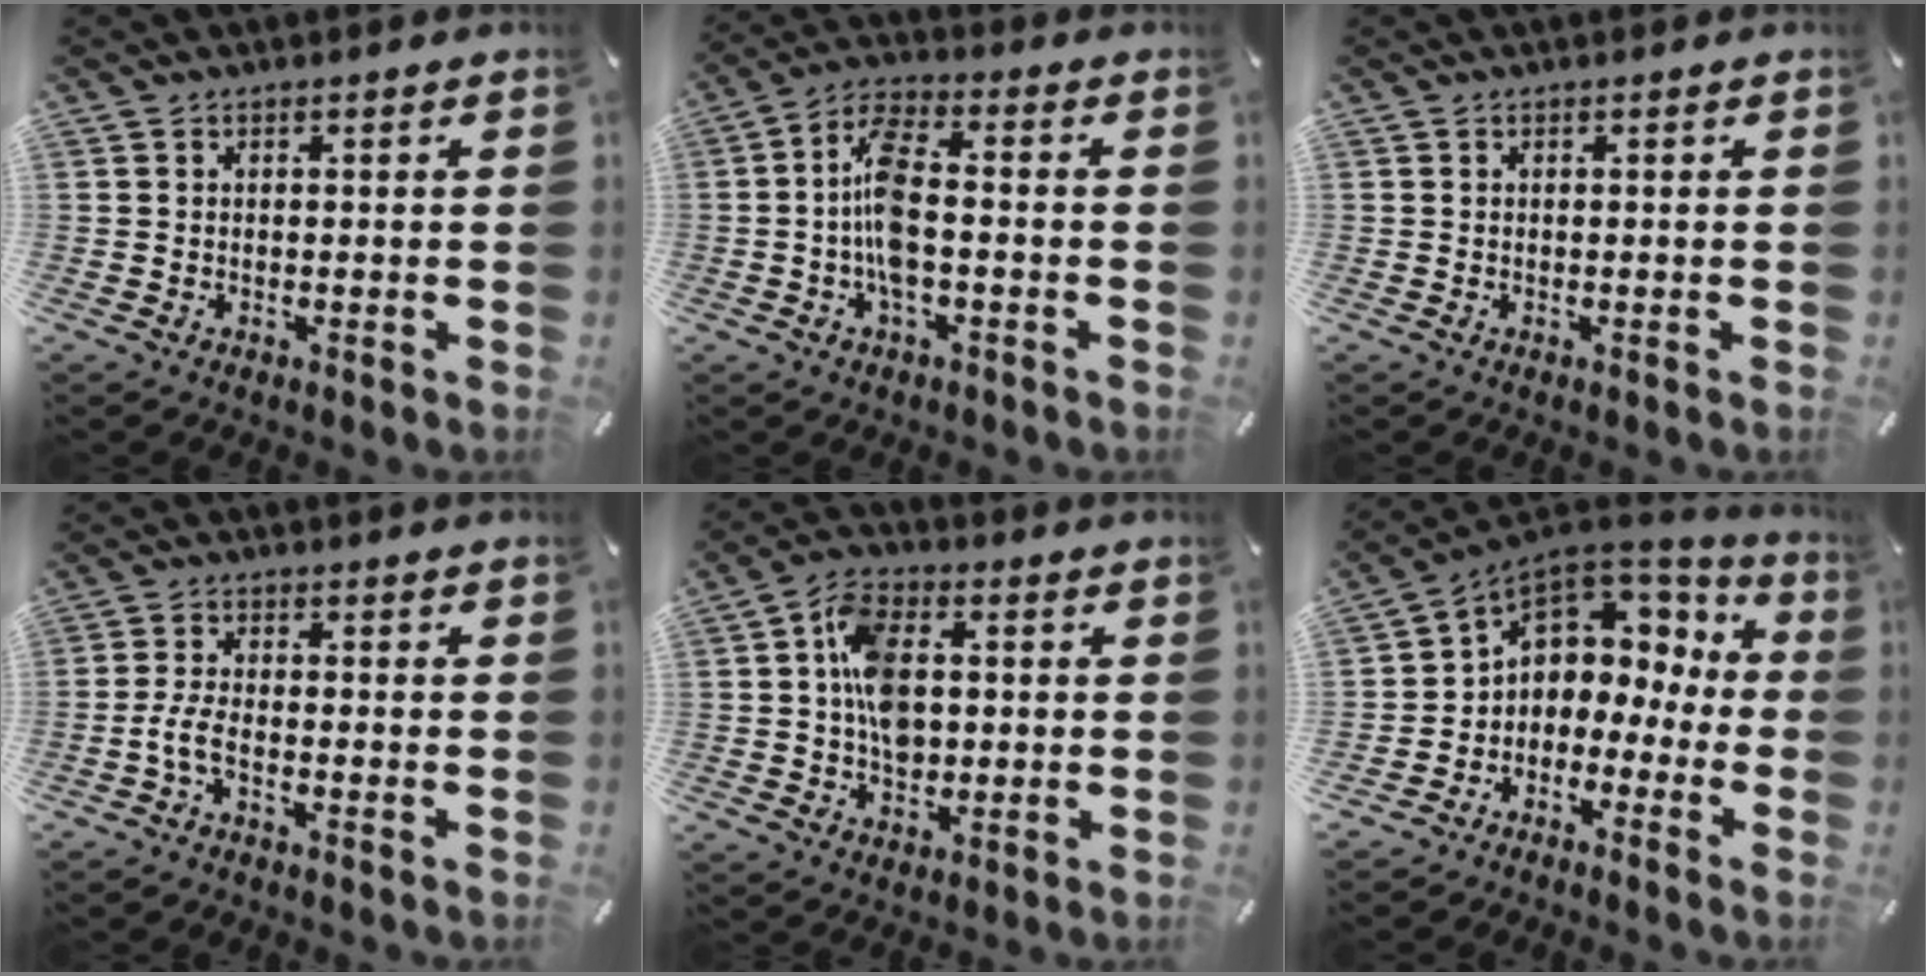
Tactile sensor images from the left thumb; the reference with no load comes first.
{"total": 9.5, "force": [-1.9, 4.2, 8.3], "torque": [-0.170, 0.006, -0.035]}
{"total": 0.0}
{"total": 4.4, "force": [-2.1, 1.4, 3.6], "torque": [-0.087, -0.002, -0.043]}
{"total": 10.1, "force": [0.4, 7.0, 7.3], "torque": [-0.140, 0.010, 0.006]}
{"total": 6.0, "force": [1.0, 5.5, 2.0], "torque": [-0.052, -0.013, 0.025]}